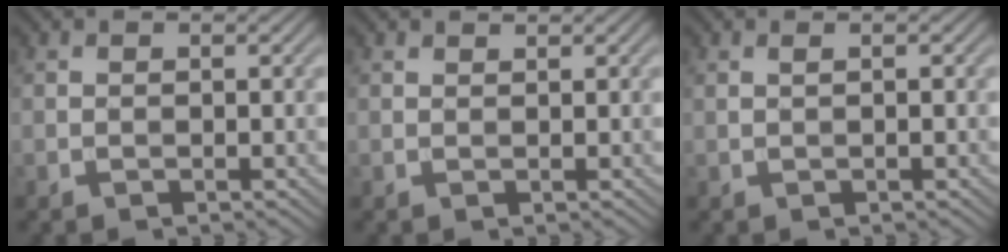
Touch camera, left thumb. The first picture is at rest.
{"total": 0.6, "force": [0.6, 0.1, 0.1], "torque": [-0.005, 0.000, 0.013]}
{"total": 0.7, "force": [0.2, 0.0, 0.6], "torque": [-0.015, 0.006, 0.003]}